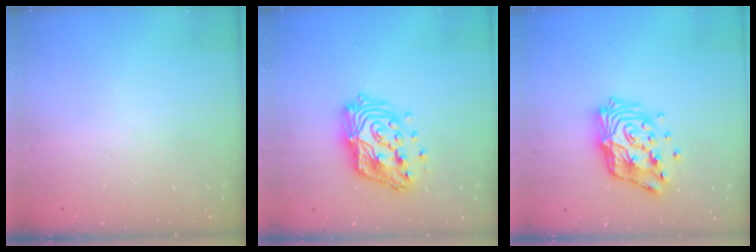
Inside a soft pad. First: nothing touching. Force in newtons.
{"total": 15.9, "press": 15.9, "slide": 1.0}
{"total": 15.7, "press": 15.7, "slide": 1.4}